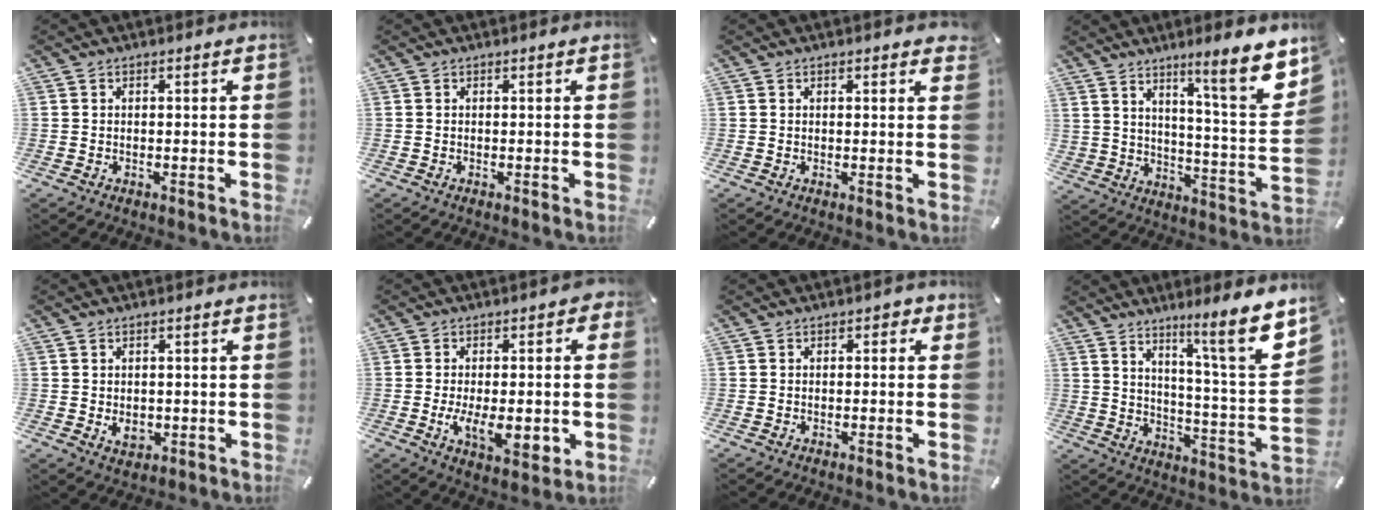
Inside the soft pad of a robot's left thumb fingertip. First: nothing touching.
{"total": 0.0}
{"total": 1.0, "force": [0.6, 0.3, 0.8], "torque": [-0.009, -0.002, 0.008]}
{"total": 13.5, "force": [10.0, 2.5, 8.7], "torque": [-0.123, -0.081, 0.161]}
{"total": 3.3, "force": [-0.4, 2.6, 2.1], "torque": [-0.030, -0.006, -0.011]}
{"total": 12.3, "force": [-2.5, 6.5, 10.1], "torque": [-0.159, -0.009, -0.039]}
{"total": 1.1, "force": [-0.4, 0.9, 0.5], "torque": [-0.009, 0.007, -0.010]}
{"total": 13.9, "force": [10.0, 1.1, 9.6], "torque": [-0.137, -0.088, 0.153]}